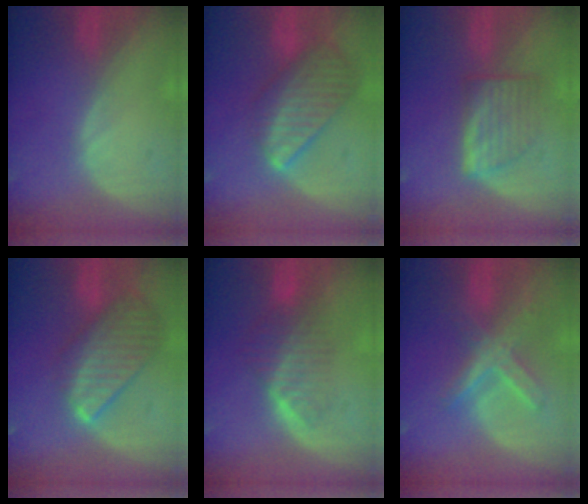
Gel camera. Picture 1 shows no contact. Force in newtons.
{"total": 9.5, "press": 8.3, "slide": 4.6}
{"total": 5.9, "press": 5.7, "slide": 1.4}
{"total": 9.8, "press": 8.5, "slide": 4.8}
{"total": 6.5, "press": 5.7, "slide": 3.1}
{"total": 7.2, "press": 6.3, "slide": 3.5}